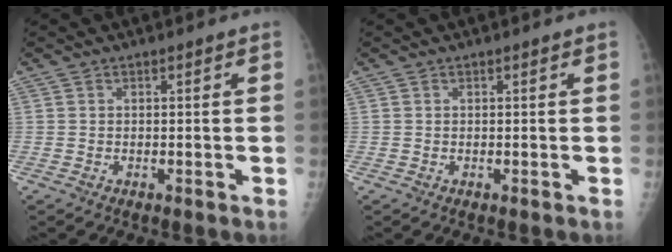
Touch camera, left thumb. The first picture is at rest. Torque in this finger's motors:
{"motor_torque": [-0.15, 0.16, -0.23, -0.22, 0.01]}